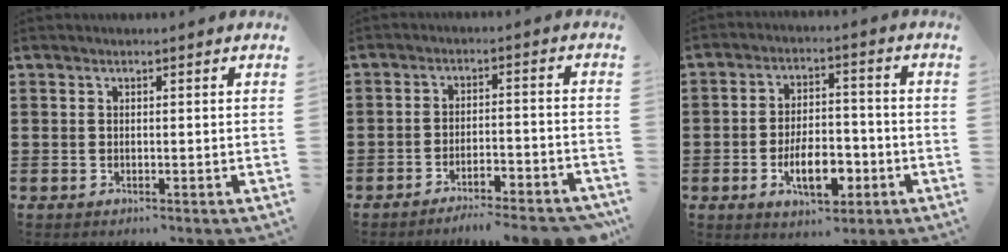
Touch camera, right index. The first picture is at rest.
{"total": 4.4, "force": [-4.1, 0.0, 1.5], "torque": [-0.025, -0.004, -0.081]}
{"total": 8.5, "force": [-3.3, 4.1, 6.7], "torque": [-0.112, -0.003, -0.061]}